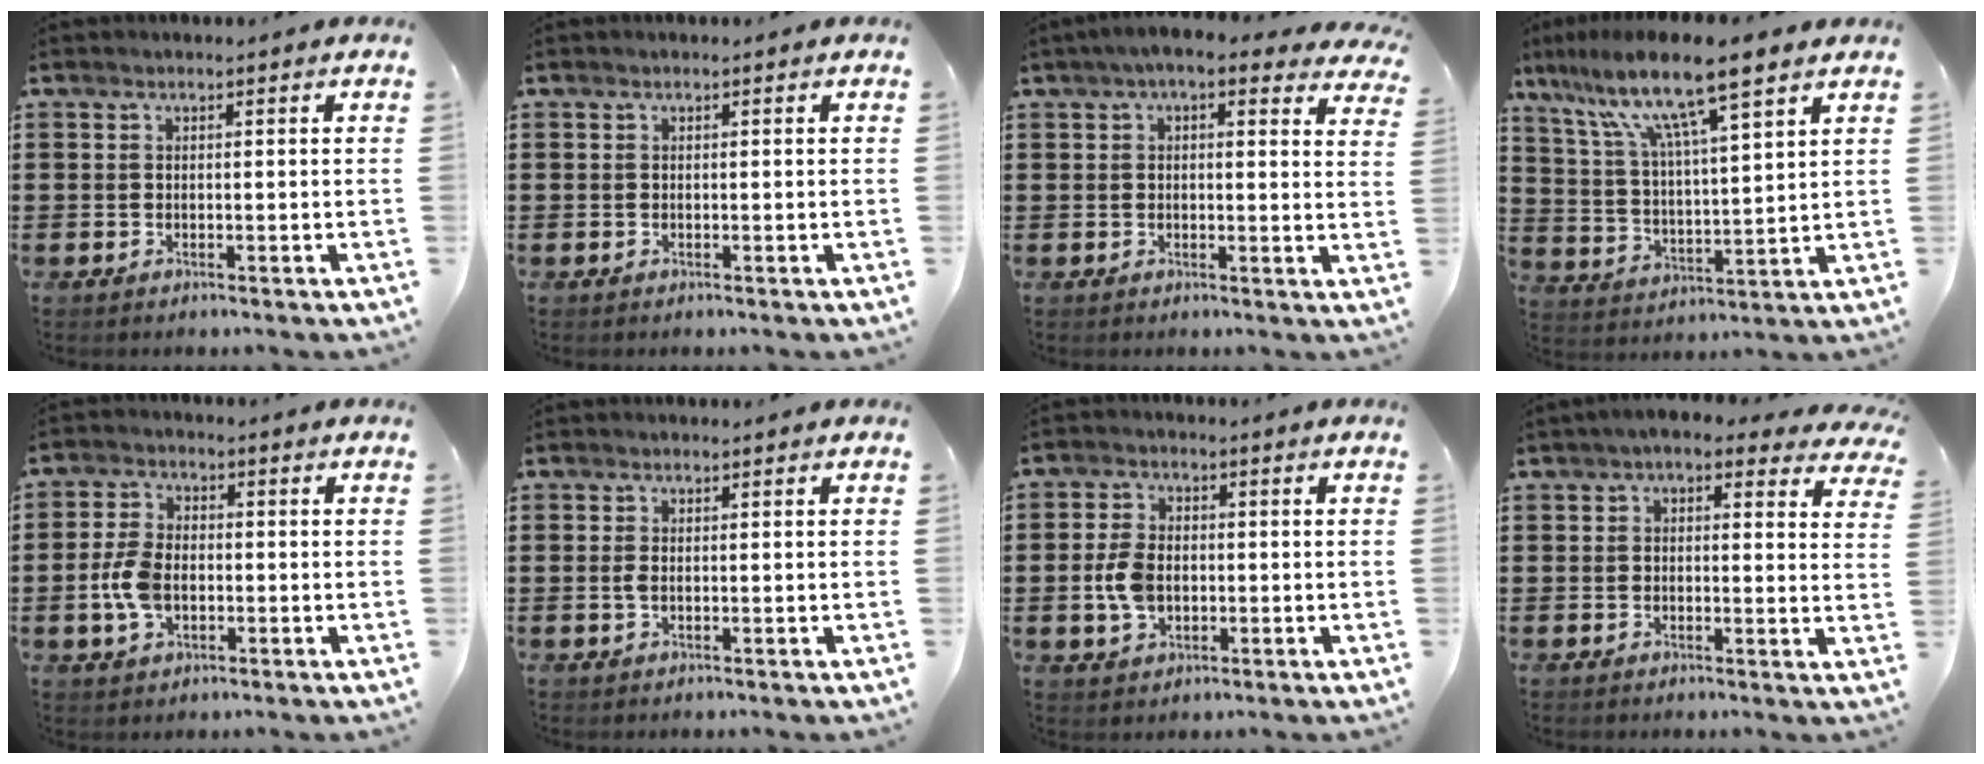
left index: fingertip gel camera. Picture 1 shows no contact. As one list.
[{"total": 0.0}, {"total": 4.9, "force": [3.6, 1.0, 3.1], "torque": [-0.071, -0.001, 0.065]}, {"total": 11.5, "force": [8.4, 0.9, 7.9], "torque": [-0.179, -0.035, 0.137]}, {"total": 6.5, "force": [-1.1, 4.1, 4.9], "torque": [-0.122, 0.001, -0.028]}, {"total": 1.1, "force": [-0.1, 0.5, 0.9], "torque": [-0.020, 0.002, -0.003]}, {"total": 5.6, "force": [-0.6, 3.8, 4.1], "torque": [-0.107, 0.002, -0.019]}, {"total": 4.0, "force": [3.0, 1.3, 2.4], "torque": [-0.055, -0.002, 0.053]}]